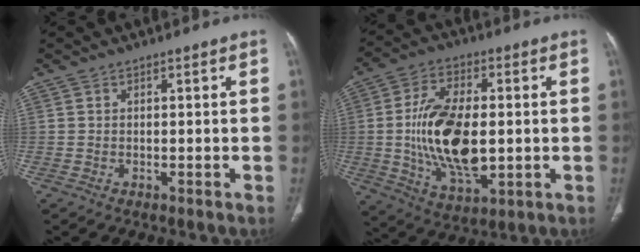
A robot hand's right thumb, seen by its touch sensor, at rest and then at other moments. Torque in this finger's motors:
{"motor_torque": [2.16, 2.85, 1.87, -0.37, 0.25]}